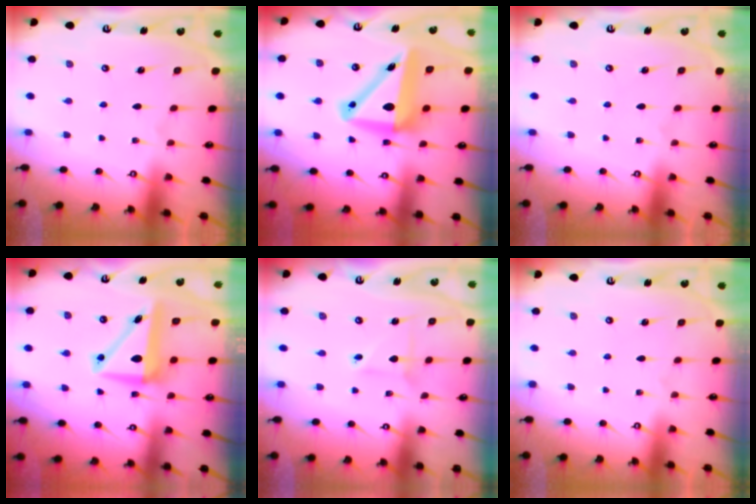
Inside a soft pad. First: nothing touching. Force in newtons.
{"total": 11.8, "press": 11.3, "slide": 3.5}
{"total": 0.0}
{"total": 8.7, "press": 8.5, "slide": 1.8}
{"total": 2.7, "press": 2.7, "slide": 0.2}
{"total": 0.0}